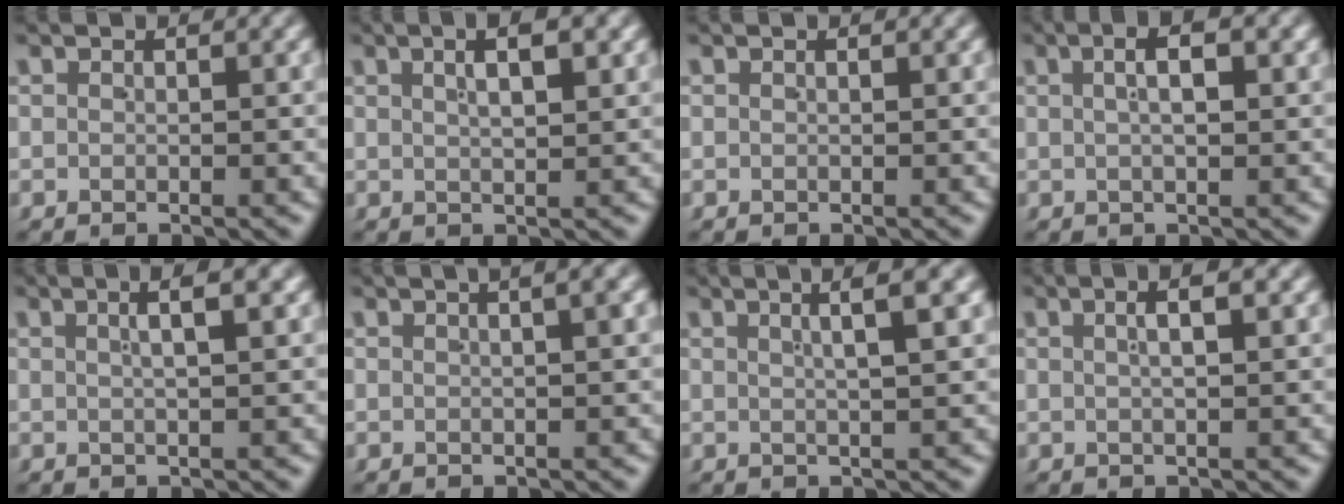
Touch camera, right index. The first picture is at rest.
{"total": 3.0, "force": [1.5, 0.2, 2.5], "torque": [-0.026, 0.013, 0.025]}
{"total": 0.0}
{"total": 3.1, "force": [1.0, 0.8, 2.9], "torque": [-0.035, 0.013, 0.012]}
{"total": 2.6, "force": [1.2, -0.2, 2.3], "torque": [-0.025, 0.013, 0.020]}
{"total": 3.2, "force": [1.5, 0.4, 2.9], "torque": [-0.028, 0.021, 0.018]}
{"total": 3.8, "force": [2.1, -0.5, 3.2], "torque": [-0.037, 0.018, 0.032]}
{"total": 2.6, "force": [1.0, 0.1, 2.4], "torque": [-0.030, 0.013, 0.016]}